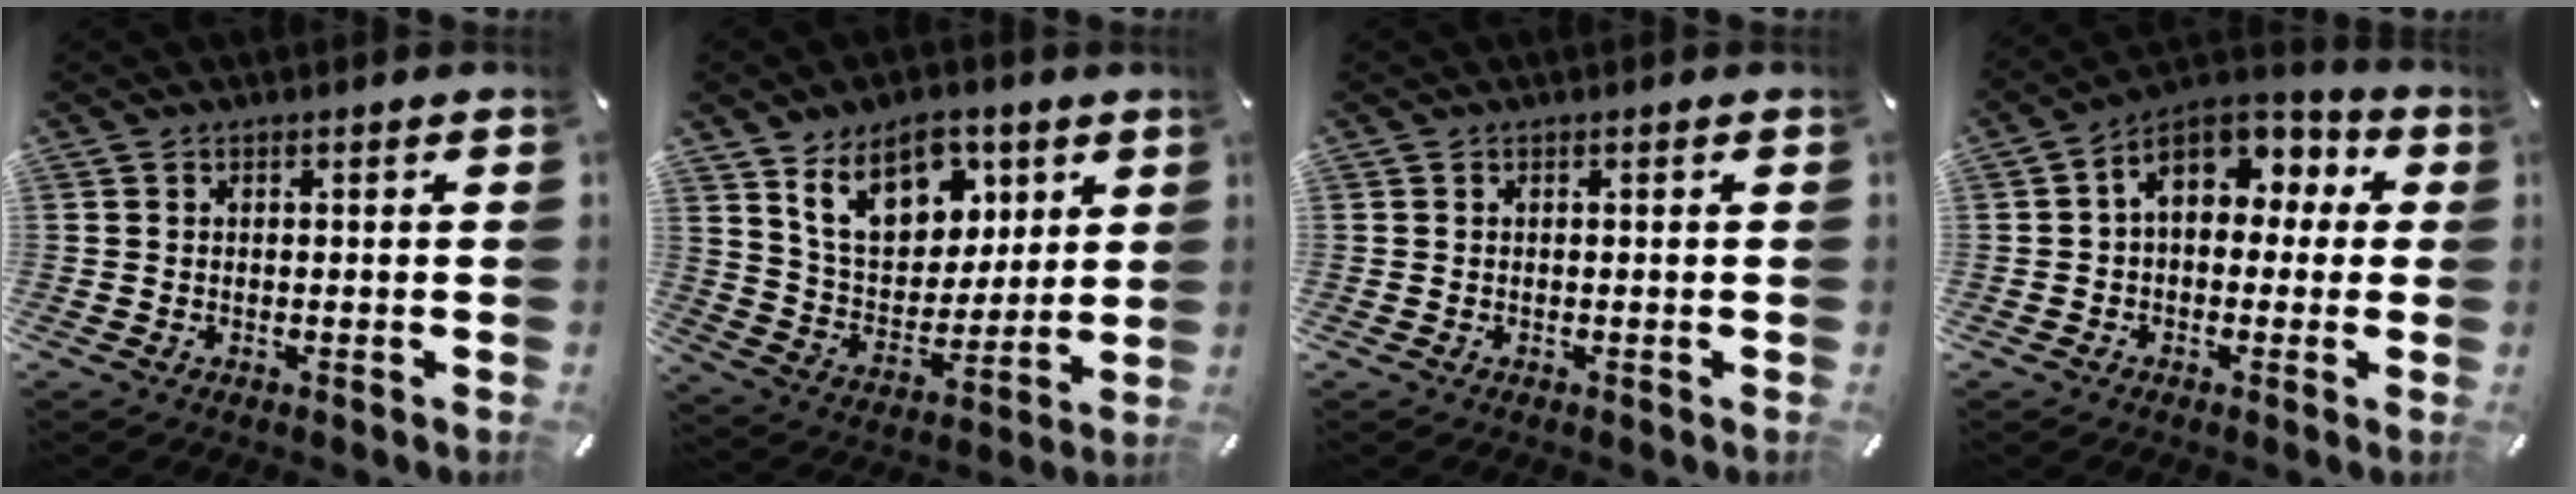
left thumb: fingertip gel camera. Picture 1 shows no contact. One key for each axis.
{"total": 14.8, "fx": 8.3, "fy": 10.1, "fz": 7.1, "tx": -0.117, "ty": -0.031, "tz": 0.156}
{"total": 0.0}
{"total": 9.6, "fx": 2.8, "fy": 6.6, "fz": 6.4, "tx": -0.106, "ty": -0.004, "tz": 0.051}